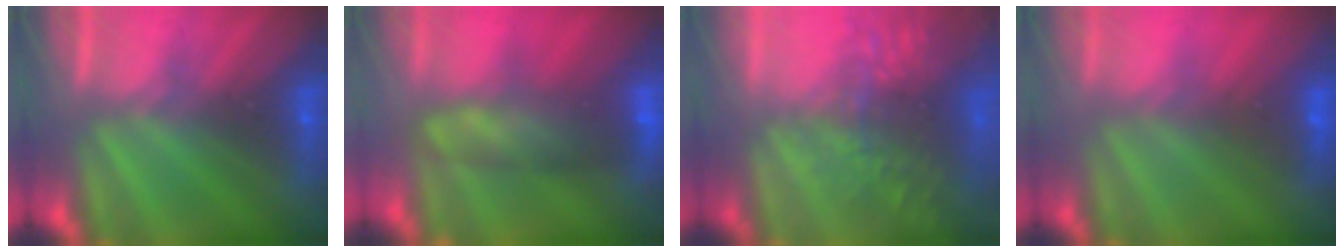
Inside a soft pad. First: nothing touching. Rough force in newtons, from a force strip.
{"total": 7.6}
{"total": 6.4}
{"total": 5.0}